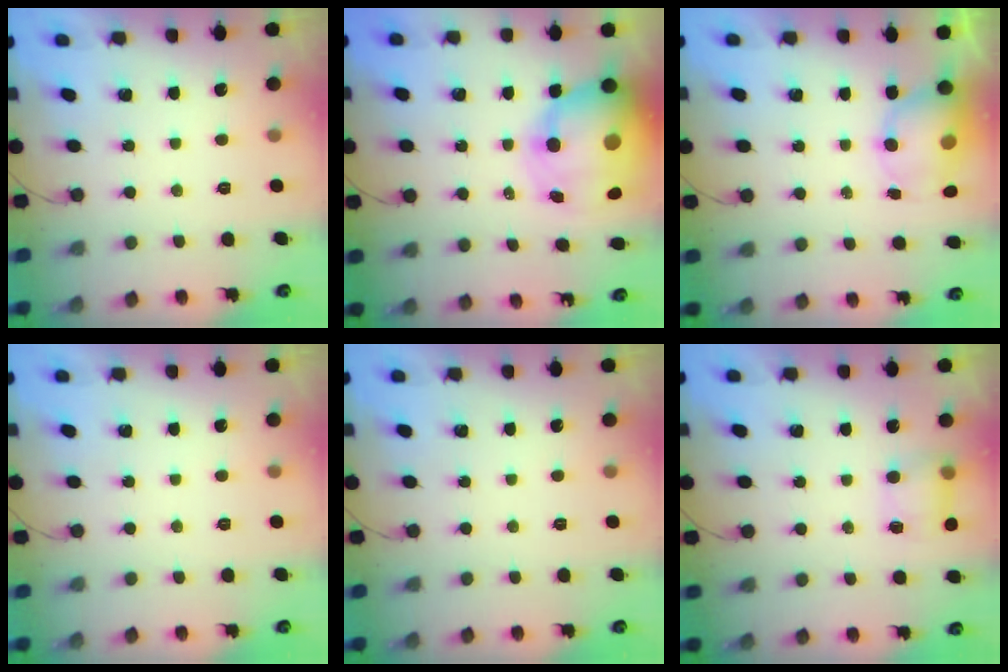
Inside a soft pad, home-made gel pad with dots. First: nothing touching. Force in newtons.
{"total": 18.4, "press": 17.9, "slide": 4.4}
{"total": 6.7, "press": 6.7, "slide": 0.9}
{"total": 0.0}
{"total": 0.0}
{"total": 5.1, "press": 5.0, "slide": 0.8}